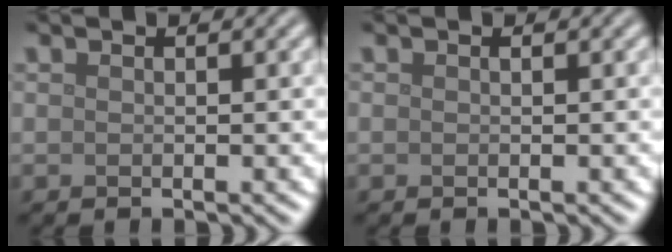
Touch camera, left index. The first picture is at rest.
{"total": 0.0}